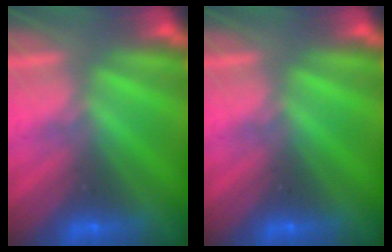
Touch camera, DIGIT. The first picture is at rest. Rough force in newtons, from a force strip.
{"total": 0.0}